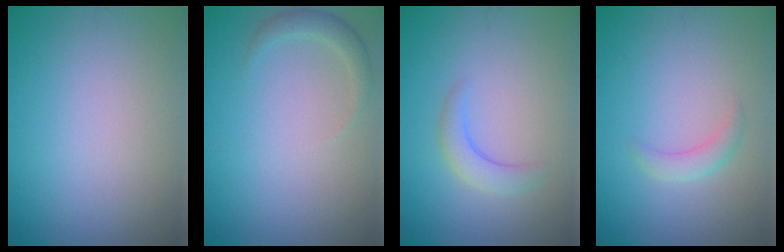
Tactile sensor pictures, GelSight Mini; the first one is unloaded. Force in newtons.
{"total": 1.6, "press": 1.6, "slide": 0.2}
{"total": 2.1, "press": 2.1, "slide": 0.3}
{"total": 1.6, "press": 1.6, "slide": 0.1}